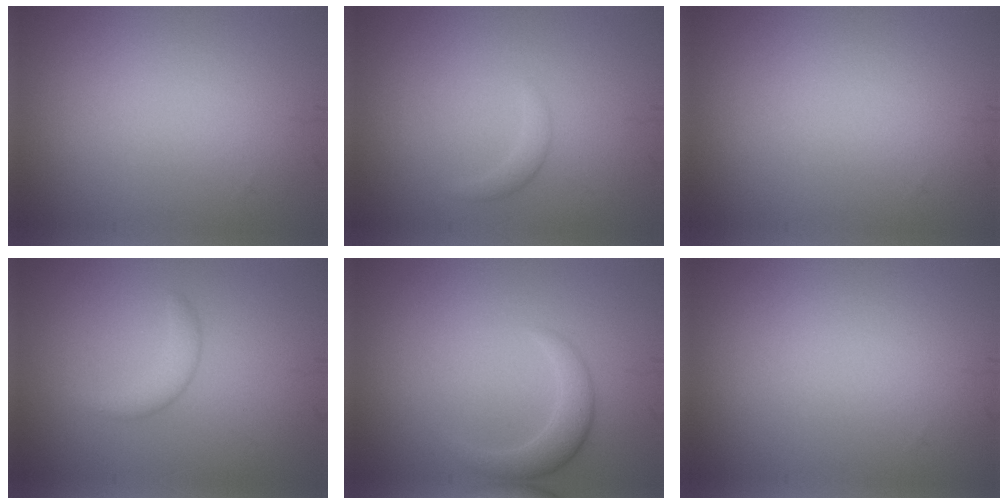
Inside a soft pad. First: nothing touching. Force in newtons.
{"total": 1.0, "press": 0.9, "slide": 0.2}
{"total": 0.0}
{"total": 1.8, "press": 1.8, "slide": 0.1}
{"total": 2.2, "press": 2.2, "slide": 0.2}
{"total": 0.0}